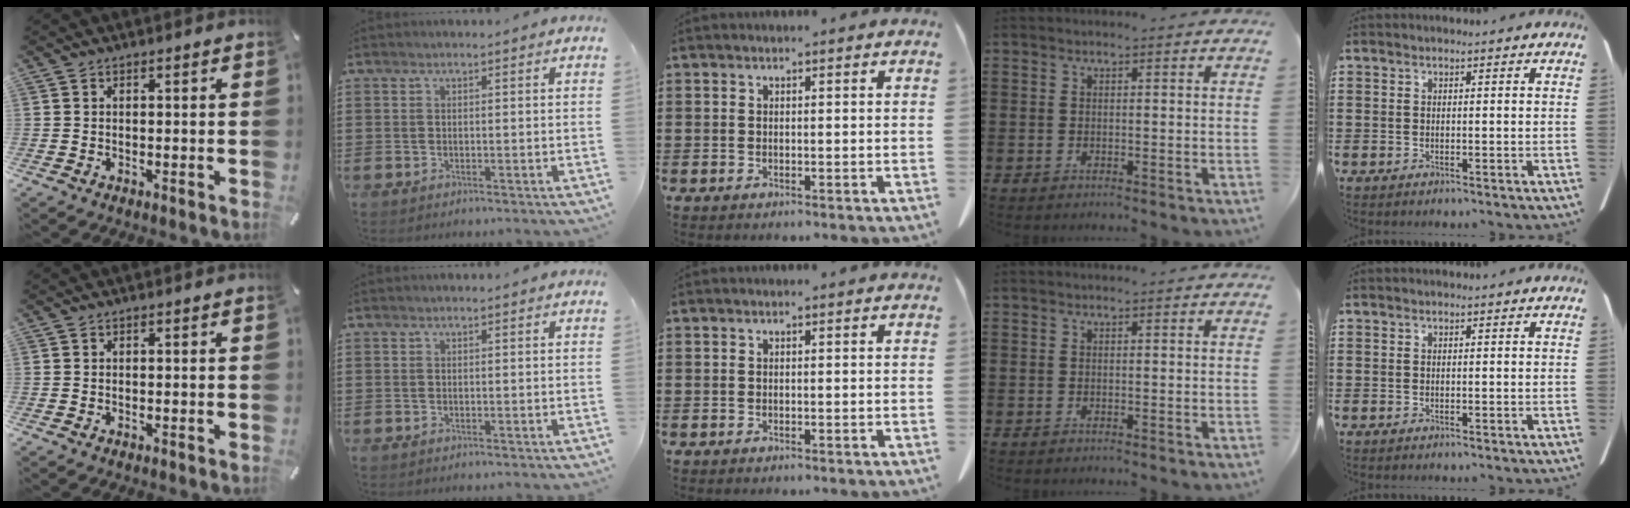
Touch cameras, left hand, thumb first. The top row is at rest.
{}